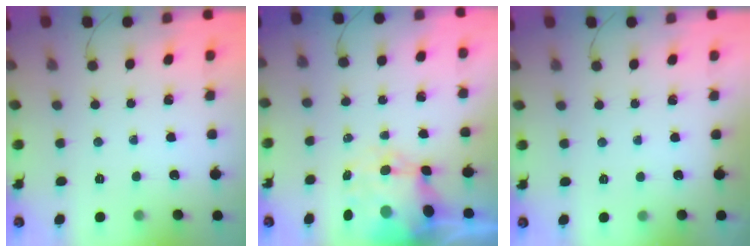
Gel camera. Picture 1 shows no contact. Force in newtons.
{"total": 10.3, "press": 10.0, "slide": 2.6}
{"total": 1.8, "press": 1.7, "slide": 0.3}